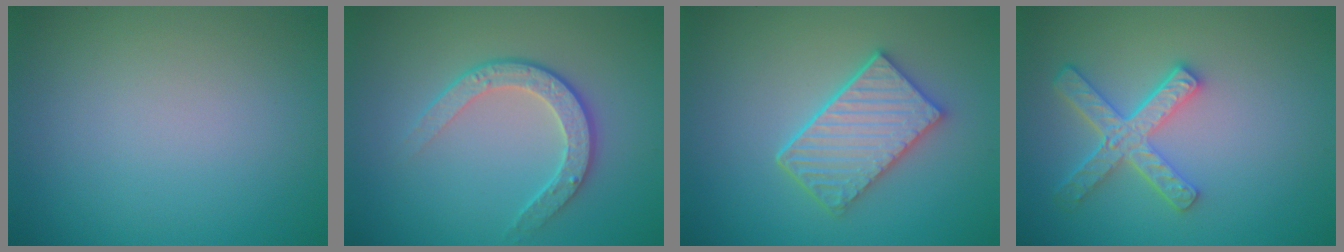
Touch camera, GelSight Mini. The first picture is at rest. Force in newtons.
{"total": 3.5, "press": 2.9, "slide": 1.9}
{"total": 4.8, "press": 4.2, "slide": 2.5}
{"total": 5.0, "press": 3.9, "slide": 3.1}